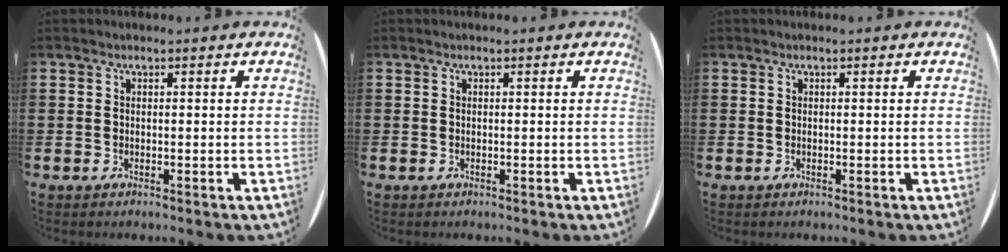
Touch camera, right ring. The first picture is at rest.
{"total": 0.0}
{"total": 0.0}